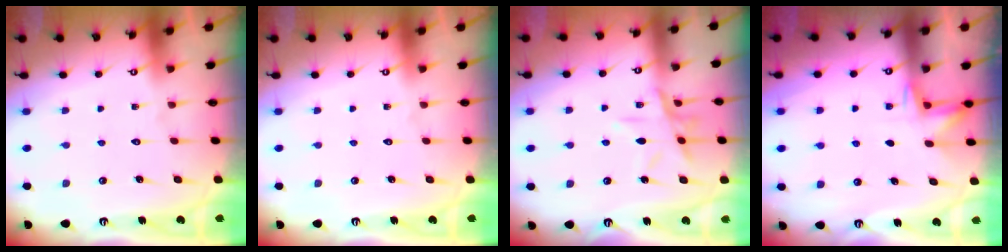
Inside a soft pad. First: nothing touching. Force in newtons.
{"total": 0.0}
{"total": 11.3, "press": 11.2, "slide": 0.9}
{"total": 4.4, "press": 4.1, "slide": 1.4}